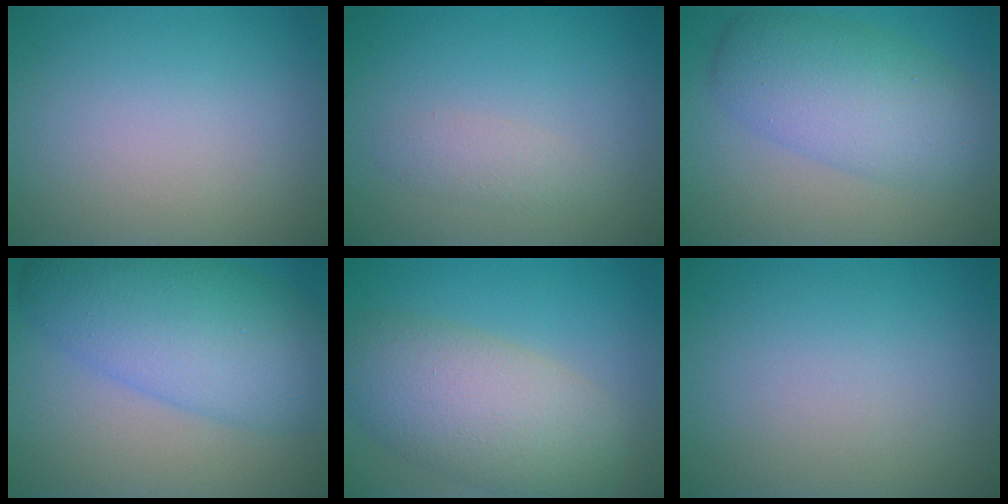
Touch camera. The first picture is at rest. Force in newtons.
{"total": 1.3, "press": 1.3, "slide": 0.1}
{"total": 6.6, "press": 6.6, "slide": 0.1}
{"total": 9.0, "press": 9.0, "slide": 0.0}
{"total": 7.9, "press": 7.9, "slide": 0.3}
{"total": 0.0}